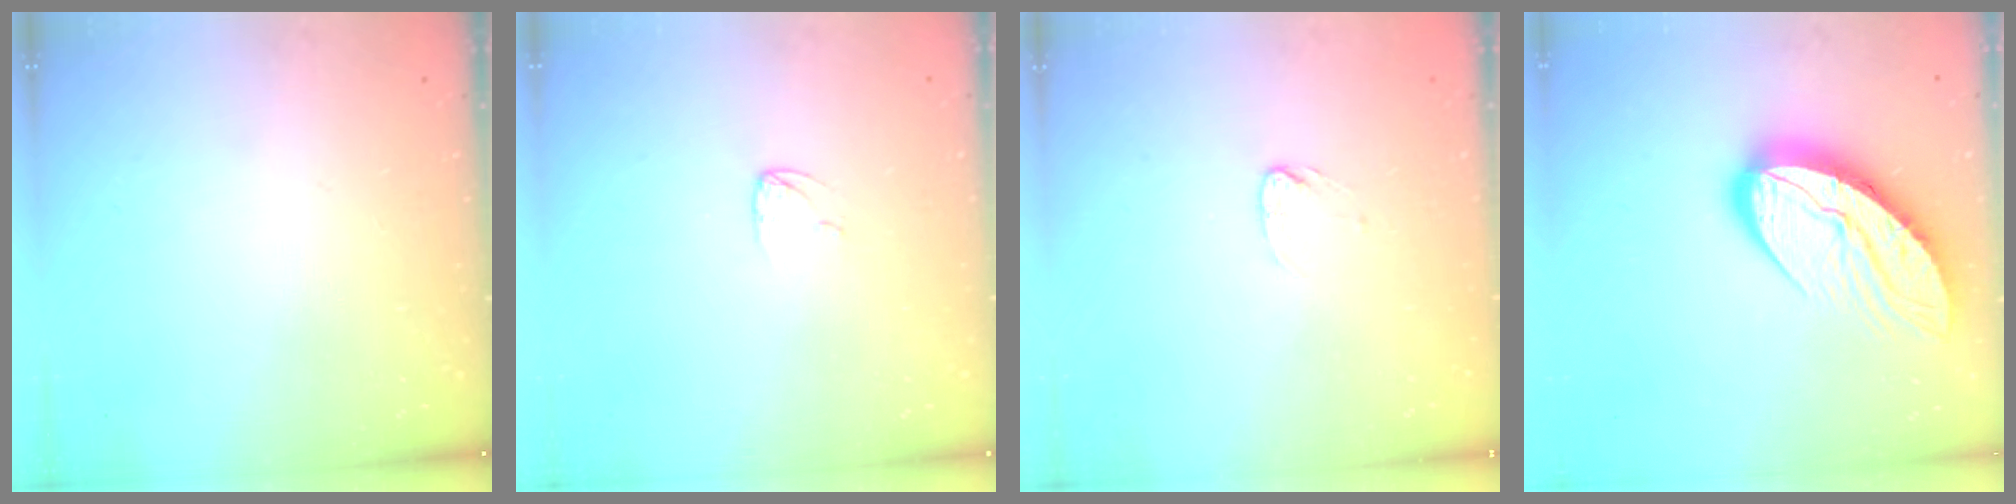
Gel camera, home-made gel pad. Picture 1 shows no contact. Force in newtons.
{"total": 2.9, "press": 2.9, "slide": 0.3}
{"total": 2.7, "press": 2.7, "slide": 0.2}
{"total": 15.1, "press": 15.0, "slide": 1.3}